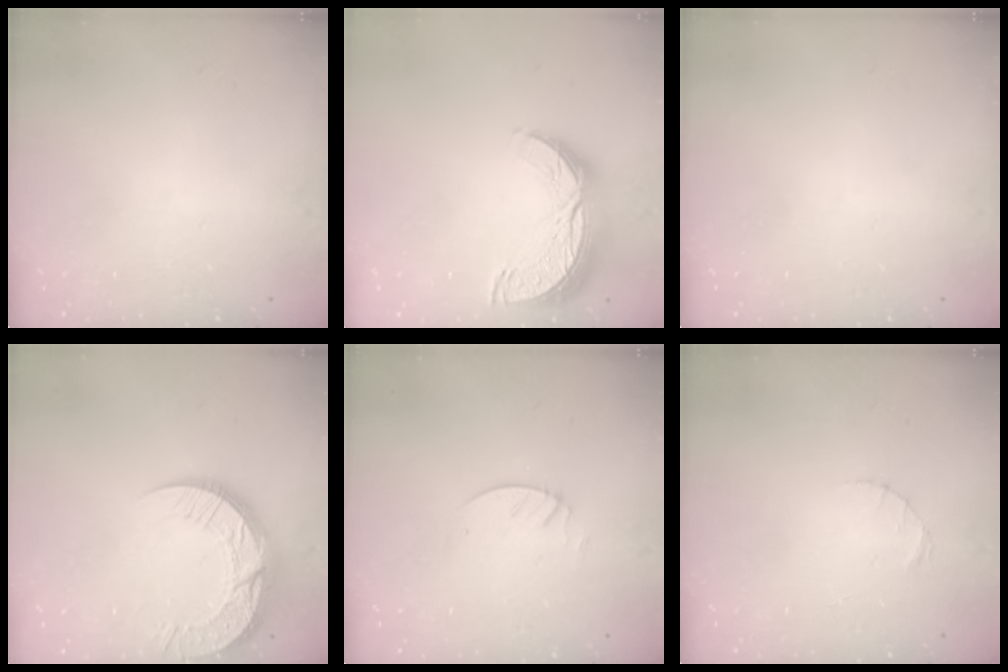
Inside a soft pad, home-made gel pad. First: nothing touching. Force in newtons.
{"total": 12.4, "press": 12.4, "slide": 0.9}
{"total": 0.0}
{"total": 16.6, "press": 16.5, "slide": 1.4}
{"total": 2.3, "press": 2.3, "slide": 0.2}
{"total": 1.4, "press": 1.4, "slide": 0.2}